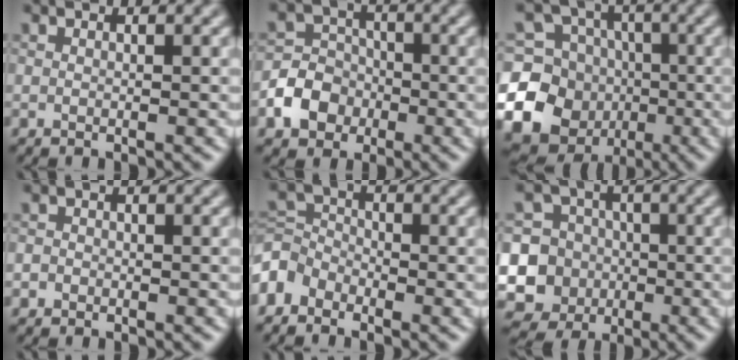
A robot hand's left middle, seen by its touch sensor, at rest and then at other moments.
{"total": 4.7, "force": [-1.9, 3.9, 1.7], "torque": [-0.014, 0.000, -0.054]}
{"total": 18.4, "force": [-5.3, 17.0, 4.7], "torque": [-0.138, -0.031, -0.100]}
{"total": 0.7, "force": [-0.3, 0.6, 0.1], "torque": [0.002, -0.004, -0.006]}
{"total": 2.9, "force": [-2.1, 1.9, 0.7], "torque": [-0.019, 0.004, -0.059]}
{"total": 11.6, "force": [-2.9, 11.0, 2.0], "torque": [-0.072, -0.005, -0.058]}